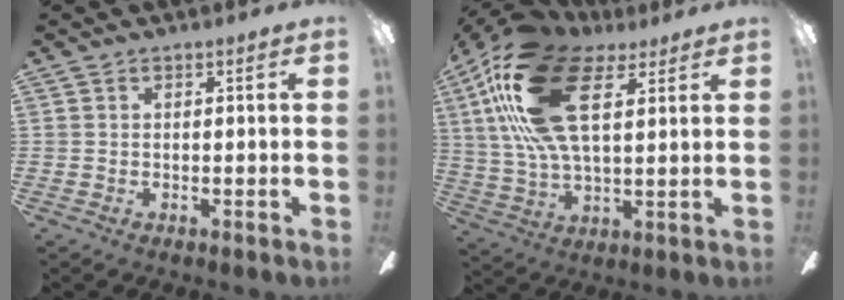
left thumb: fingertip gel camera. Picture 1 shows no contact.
{"total": 24.9, "force": [10.9, 11.7, 19.1], "torque": [-0.405, -0.015, 0.184]}